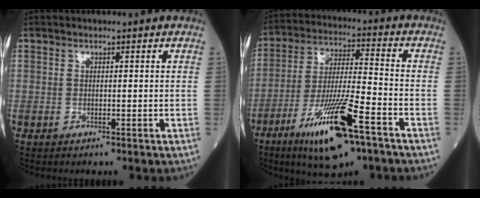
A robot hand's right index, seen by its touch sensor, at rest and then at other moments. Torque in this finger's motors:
{"motor_torque": [1.11, -1.03, 0.27, 0.21]}